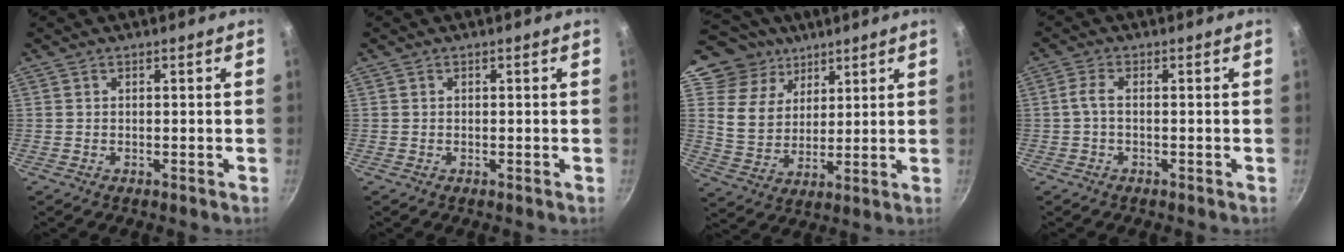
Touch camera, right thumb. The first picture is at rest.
{"total": 0.0}
{"total": 13.6, "force": [7.6, 10.1, 5.0], "torque": [-0.064, -0.025, 0.139]}
{"total": 0.8, "force": [-0.1, 0.5, 0.6], "torque": [-0.012, 0.004, -0.004]}